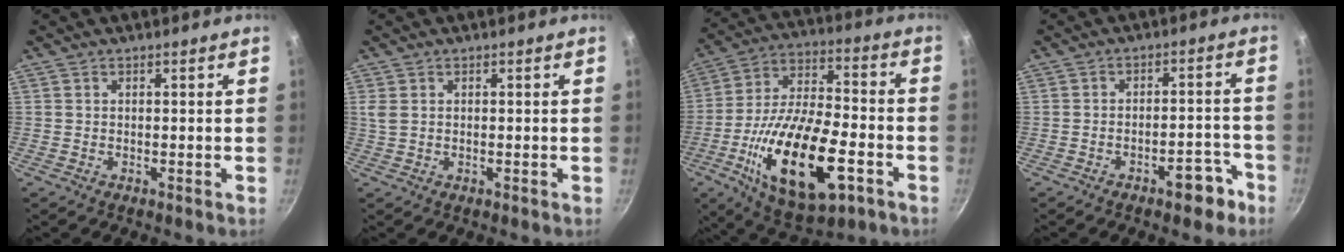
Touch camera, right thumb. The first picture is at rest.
{"total": 1.8, "force": [0.3, 1.0, 1.4], "torque": [-0.028, -0.001, 0.008]}
{"total": 24.5, "force": [-8.6, 10.9, 20.2], "torque": [-0.344, 0.022, -0.140]}
{"total": 6.8, "force": [-4.3, 2.7, 4.5], "torque": [-0.037, 0.044, -0.048]}